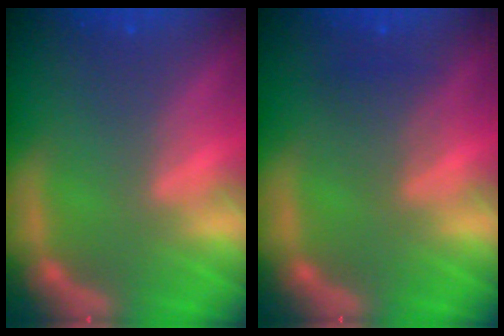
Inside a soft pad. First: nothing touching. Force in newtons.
{"total": 2.0}